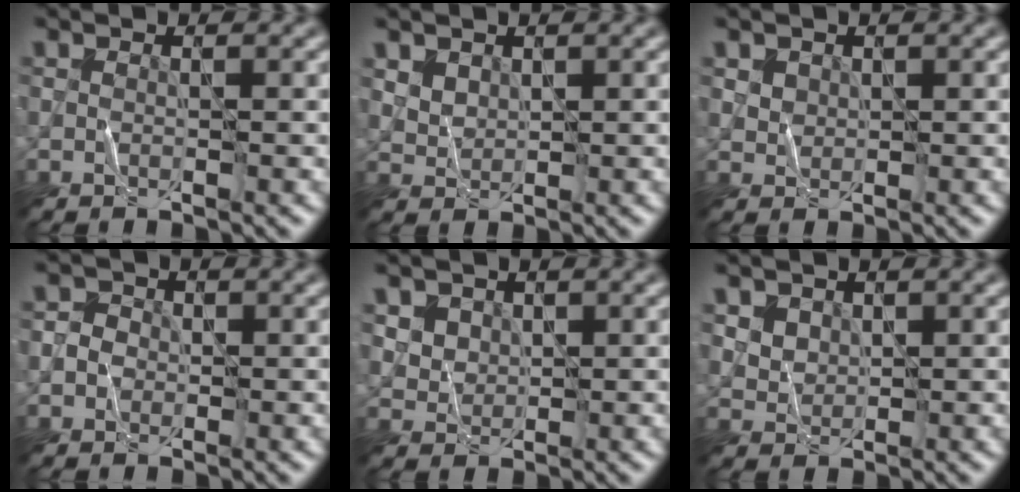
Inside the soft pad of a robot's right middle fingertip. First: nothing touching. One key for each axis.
{"total": 2.2, "fx": 1.3, "fy": 1.5, "fz": 0.9, "tx": -0.026, "ty": -0.008, "tz": 0.039}
{"total": 1.9, "fx": 1.0, "fy": 1.4, "fz": 0.6, "tx": -0.017, "ty": -0.005, "tz": 0.033}
{"total": 2.0, "fx": -0.1, "fy": 1.9, "fz": 0.7, "tx": 0.010, "ty": 0.005, "tz": -0.014}
{"total": 4.3, "fx": 2.3, "fy": 3.2, "fz": 1.7, "tx": -0.055, "ty": 0.002, "tz": 0.052}
{"total": 3.7, "fx": 2.1, "fy": 2.6, "fz": 1.6, "tx": -0.054, "ty": 0.000, "tz": 0.052}